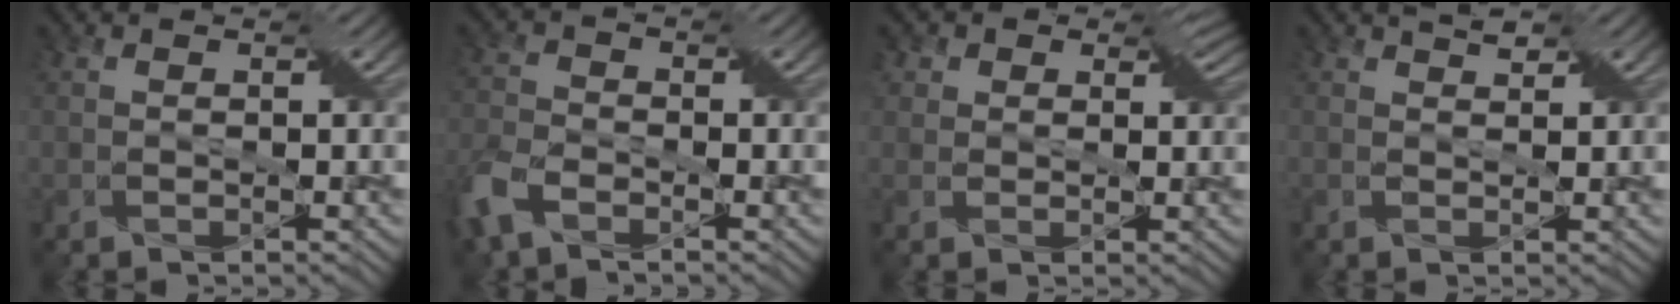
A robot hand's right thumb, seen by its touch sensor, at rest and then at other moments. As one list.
[{"total": 5.8, "force": [-3.6, 2.9, 3.5], "torque": [-0.090, -0.009, -0.087]}, {"total": 5.3, "force": [2.8, 3.8, 2.3], "torque": [-0.053, 0.005, 0.034]}, {"total": 1.6, "force": [1.3, 0.5, 0.9], "torque": [-0.021, 0.002, 0.023]}]